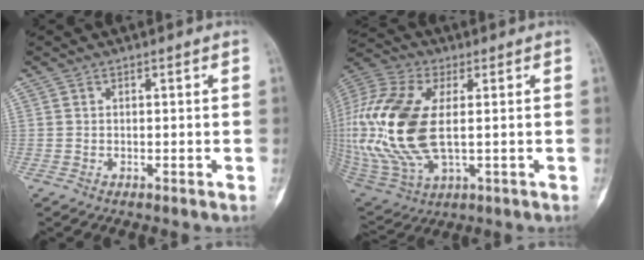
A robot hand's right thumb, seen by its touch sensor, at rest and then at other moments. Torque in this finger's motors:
{"motor_torque": [2.62, 1.84, 1.24, -1.53, 0.36]}